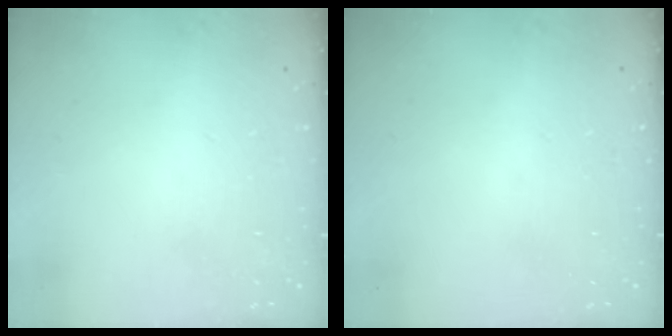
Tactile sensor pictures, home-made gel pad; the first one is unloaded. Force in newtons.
{"total": 0.8, "press": 0.8, "slide": 0.1}